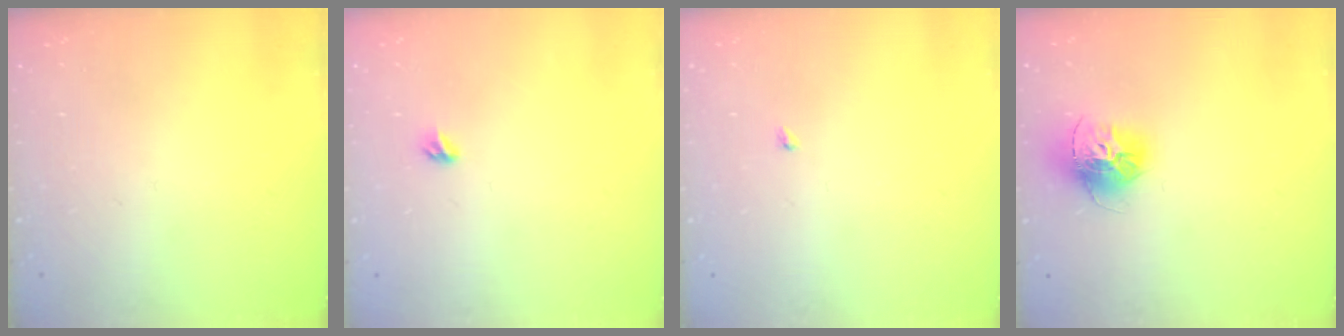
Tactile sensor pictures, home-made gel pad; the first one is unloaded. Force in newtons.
{"total": 3.5, "press": 3.4, "slide": 0.7}
{"total": 1.9, "press": 1.9, "slide": 0.3}
{"total": 13.9, "press": 13.8, "slide": 1.4}